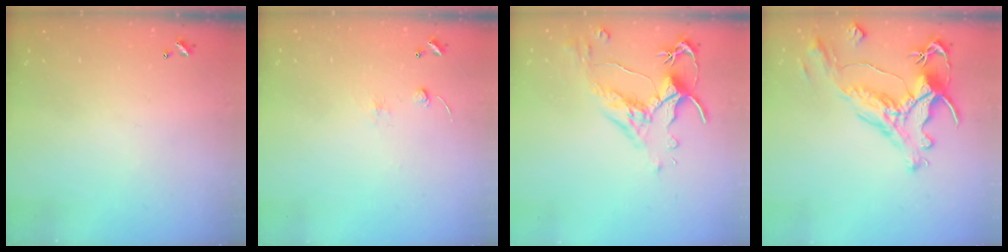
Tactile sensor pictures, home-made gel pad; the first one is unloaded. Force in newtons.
{"total": 2.5, "press": 2.4, "slide": 0.8}
{"total": 2.5, "press": 2.1, "slide": 1.2}
{"total": 1.6, "press": 1.0, "slide": 1.3}